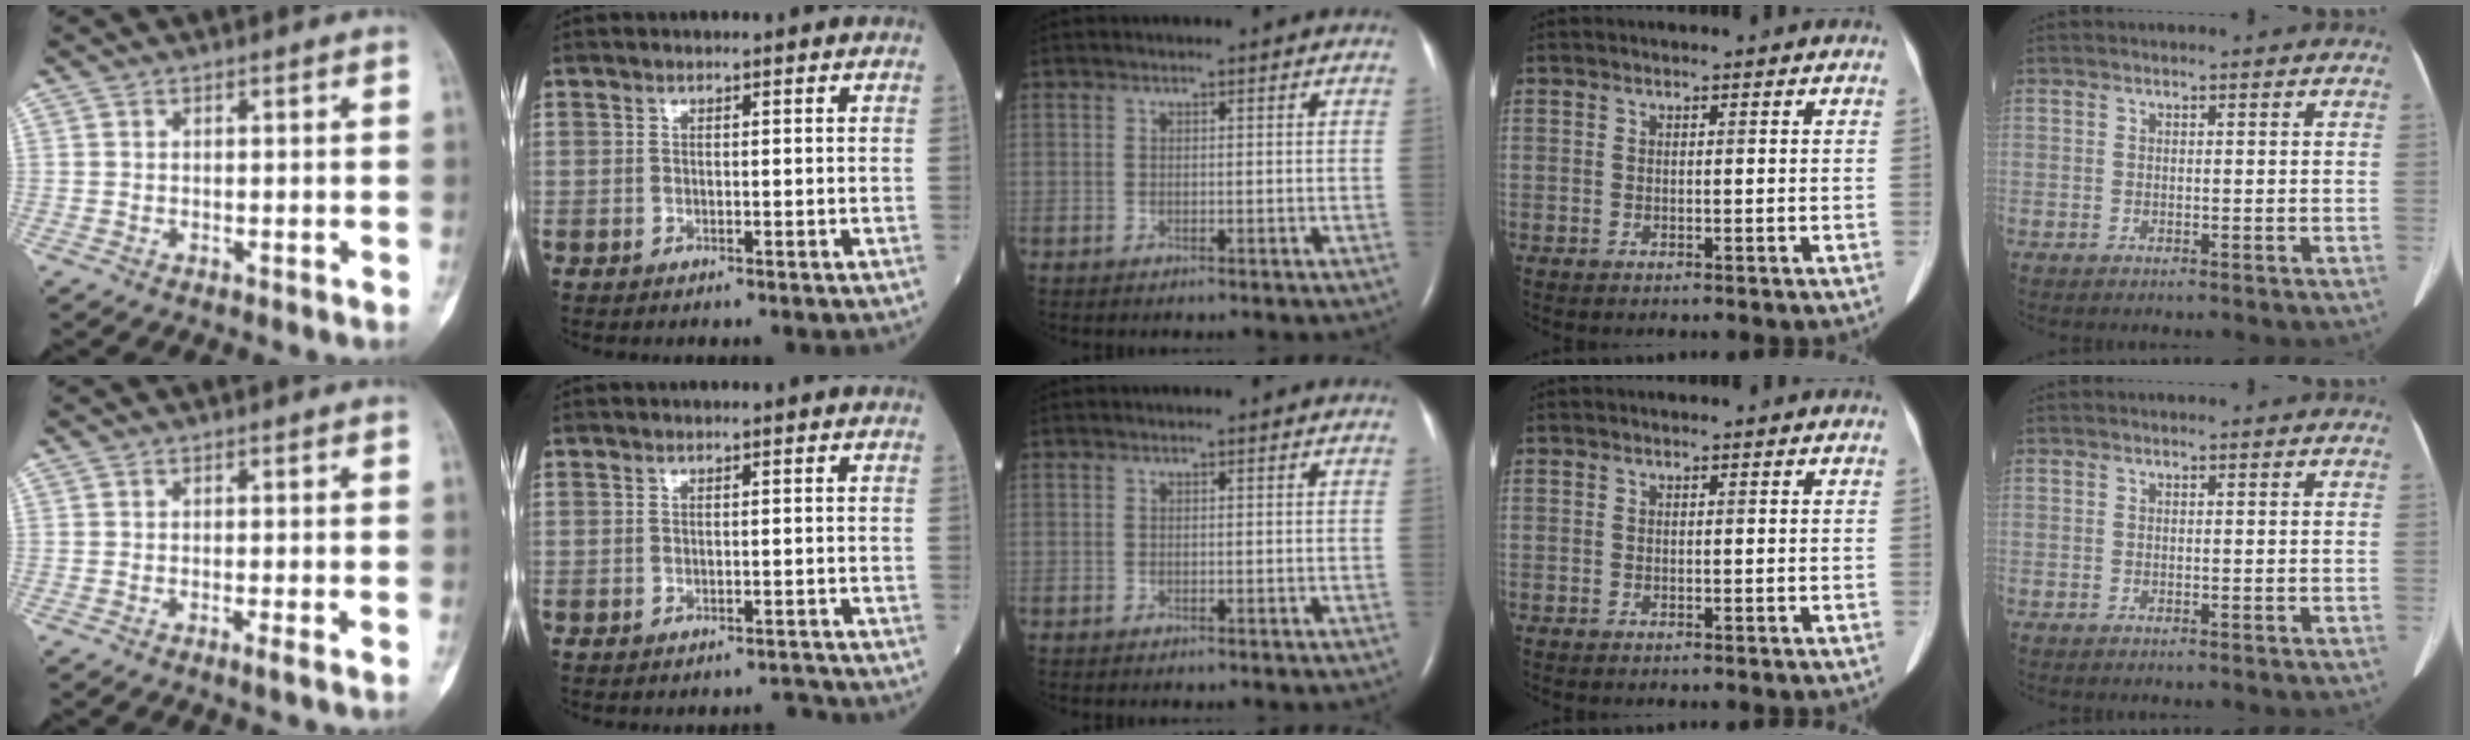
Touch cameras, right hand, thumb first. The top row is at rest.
{"thumb": {"total": 0.9, "force": [-0.4, -0.2, 0.8], "torque": [-0.019, -0.004, -0.009]}, "index": {"total": 0.9, "force": [-0.9, 0.0, -0.1], "torque": [0.005, -0.004, -0.009]}}